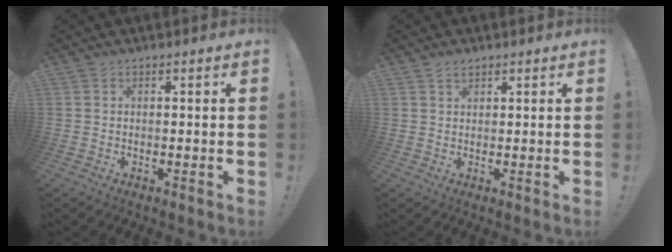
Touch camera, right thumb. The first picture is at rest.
{"total": 1.7, "force": [1.4, 0.8, 0.7], "torque": [-0.006, -0.006, 0.024]}